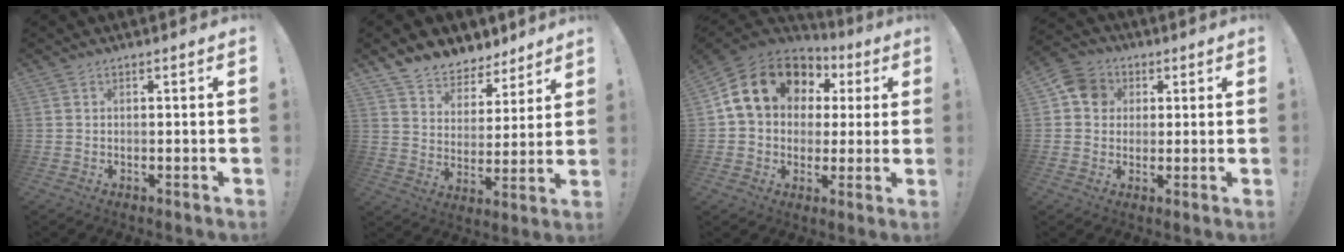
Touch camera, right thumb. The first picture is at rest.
{"total": 8.3, "force": [7.0, 4.4, 1.0], "torque": [-0.022, -0.063, 0.136]}
{"total": 17.7, "force": [6.5, 13.5, 9.5], "torque": [-0.153, -0.014, 0.135]}
{"total": 8.2, "force": [1.9, 7.3, 3.3], "torque": [-0.040, 0.003, 0.040]}